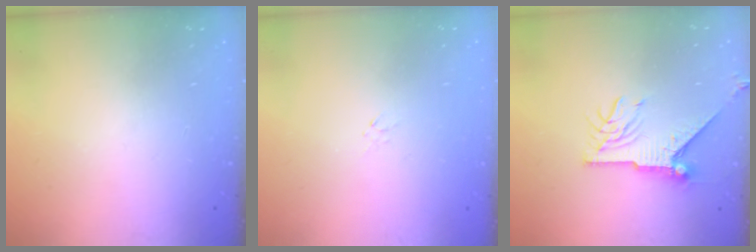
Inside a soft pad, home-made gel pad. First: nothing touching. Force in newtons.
{"total": 0.0}
{"total": 9.2, "press": 9.2, "slide": 0.3}